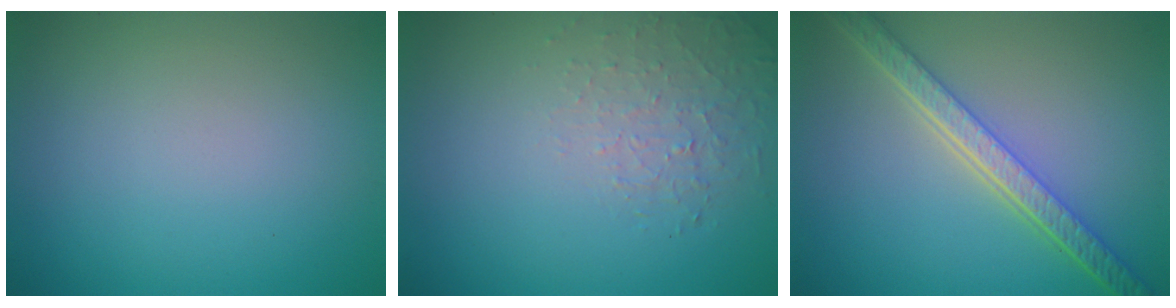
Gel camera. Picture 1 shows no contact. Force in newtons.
{"total": 1.4, "press": 0.6, "slide": 1.3}
{"total": 5.7, "press": 4.4, "slide": 3.6}